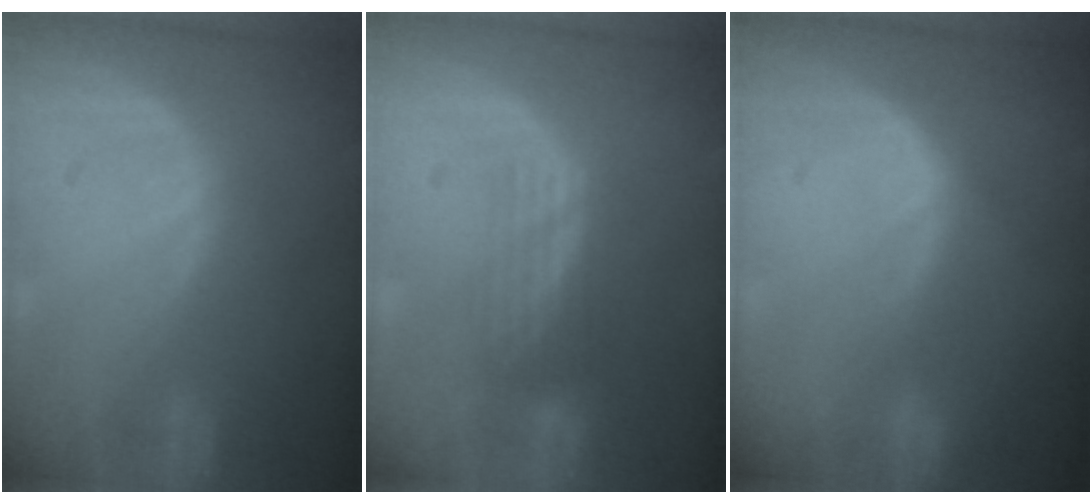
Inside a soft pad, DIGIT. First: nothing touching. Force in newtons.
{"total": 3.5, "press": 3.1, "slide": 1.7}
{"total": 2.0, "press": 1.1, "slide": 1.7}